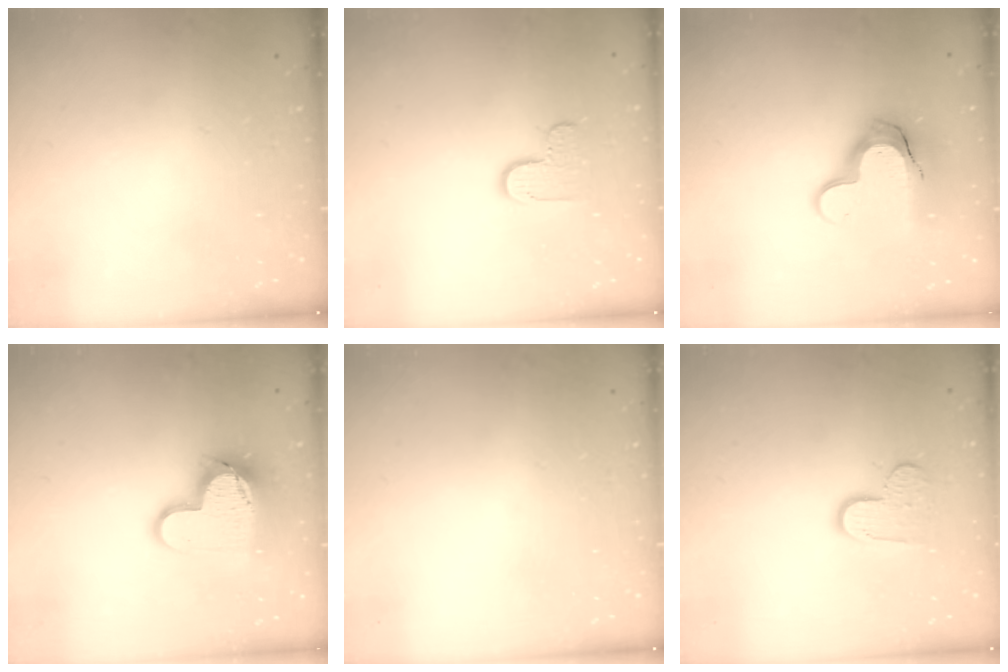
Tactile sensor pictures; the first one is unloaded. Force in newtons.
{"total": 6.6, "press": 6.5, "slide": 0.4}
{"total": 14.0, "press": 13.9, "slide": 0.7}
{"total": 15.0, "press": 15.0, "slide": 1.0}
{"total": 0.8, "press": 0.8, "slide": 0.1}
{"total": 9.1, "press": 9.1, "slide": 0.7}